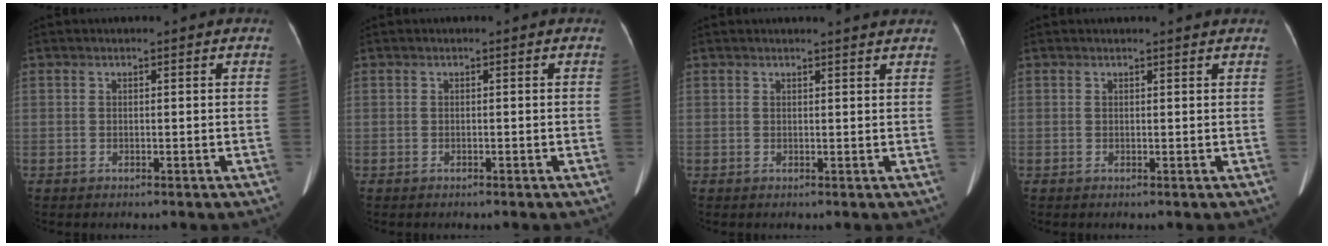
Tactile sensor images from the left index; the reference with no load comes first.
{"total": 0.0}
{"total": 2.7, "force": [2.6, -0.3, 0.7], "torque": [-0.012, 0.001, 0.026]}
{"total": 1.5, "force": [1.5, -0.2, 0.3], "torque": [-0.010, 0.002, 0.018]}